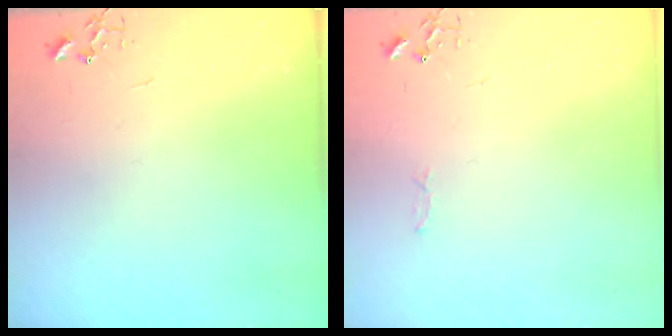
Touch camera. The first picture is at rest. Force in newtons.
{"total": 2.8, "press": 2.8, "slide": 0.4}